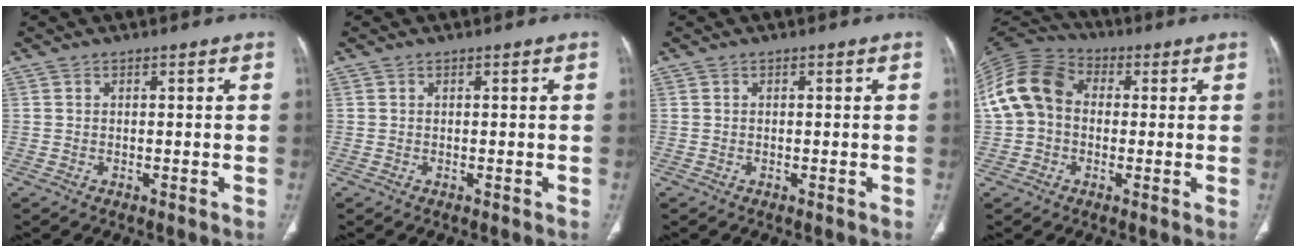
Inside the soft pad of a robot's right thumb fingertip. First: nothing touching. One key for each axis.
{"total": 0.0}
{"total": 0.0}
{"total": 12.8, "fx": 0.7, "fy": 10.0, "fz": 8.0, "tx": -0.156, "ty": 0.037, "tz": 0.001}